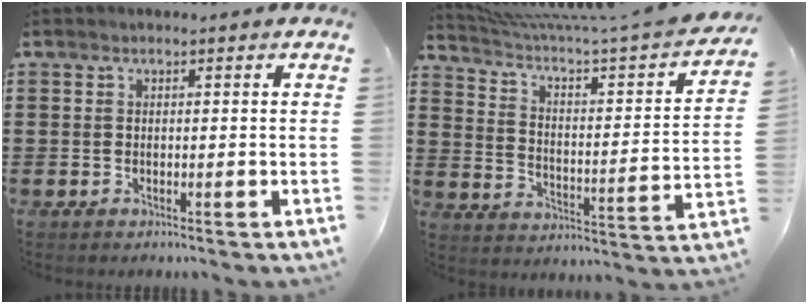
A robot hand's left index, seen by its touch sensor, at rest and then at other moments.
{"total": 4.3, "force": [3.2, -0.1, 2.9], "torque": [-0.073, -0.043, 0.044]}